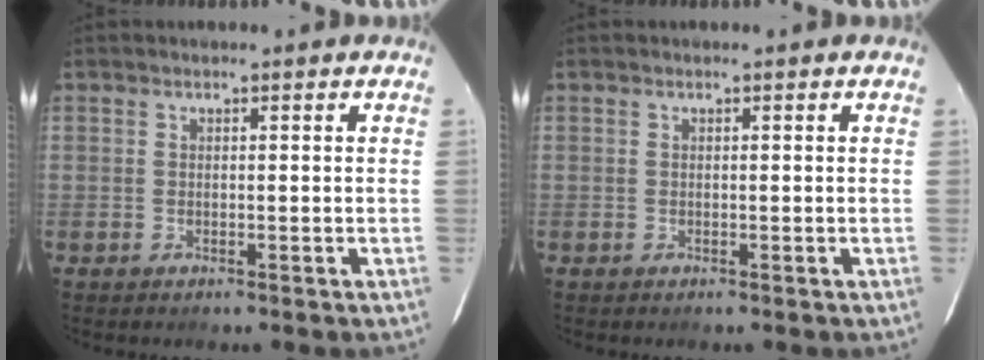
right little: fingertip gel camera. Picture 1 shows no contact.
{"total": 0.0}